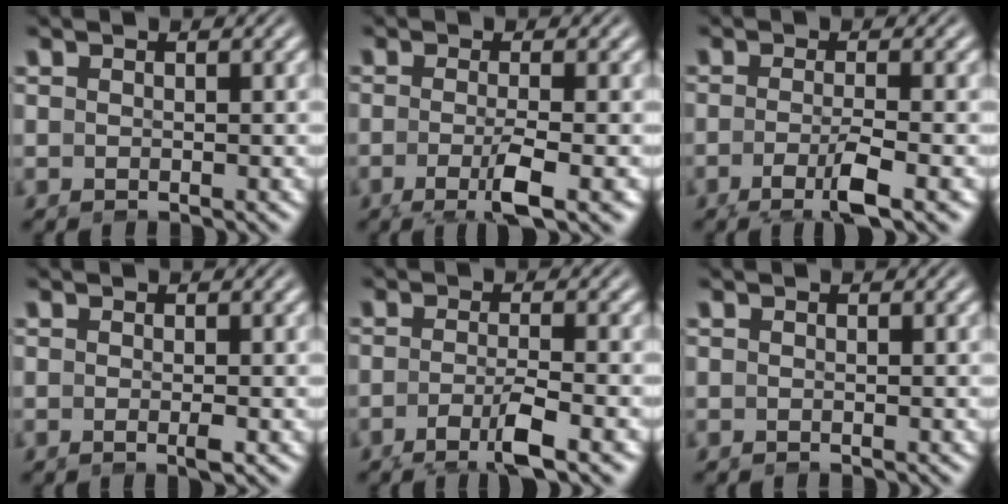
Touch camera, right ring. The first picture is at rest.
{"total": 3.4, "force": [-1.0, 0.2, 3.2], "torque": [-0.055, -0.018, -0.007]}
{"total": 3.2, "force": [-1.2, 0.2, 2.9], "torque": [-0.051, -0.019, -0.009]}
{"total": 1.0, "force": [-0.2, -0.3, 1.0], "torque": [-0.019, -0.002, -0.001]}
{"total": 3.2, "force": [-1.4, 0.4, 2.8], "torque": [-0.048, -0.017, -0.013]}
{"total": 0.0}